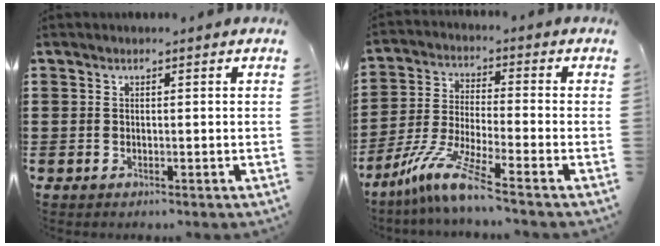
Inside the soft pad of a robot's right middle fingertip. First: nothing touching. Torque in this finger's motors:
{"motor_torque": [2.14, 0.00, 0.47, 0.21]}